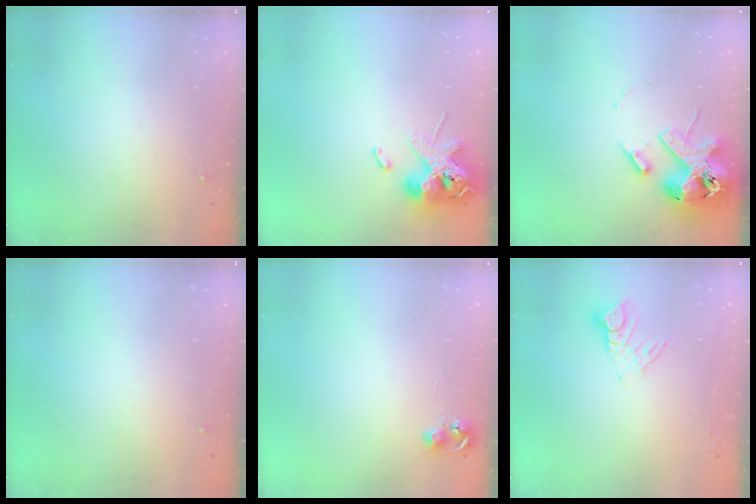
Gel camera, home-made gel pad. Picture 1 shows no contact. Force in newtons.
{"total": 12.6, "press": 12.4, "slide": 2.1}
{"total": 15.6, "press": 15.4, "slide": 2.4}
{"total": 0.0}
{"total": 5.3, "press": 5.3, "slide": 0.5}
{"total": 8.8, "press": 8.8, "slide": 0.8}